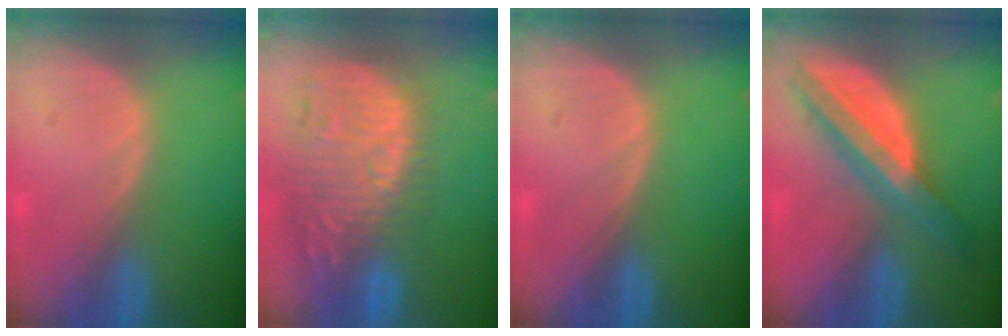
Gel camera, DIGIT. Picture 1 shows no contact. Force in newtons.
{"total": 13.3, "press": 12.0, "slide": 5.6}
{"total": 0.0}
{"total": 8.4, "press": 8.4, "slide": 0.5}